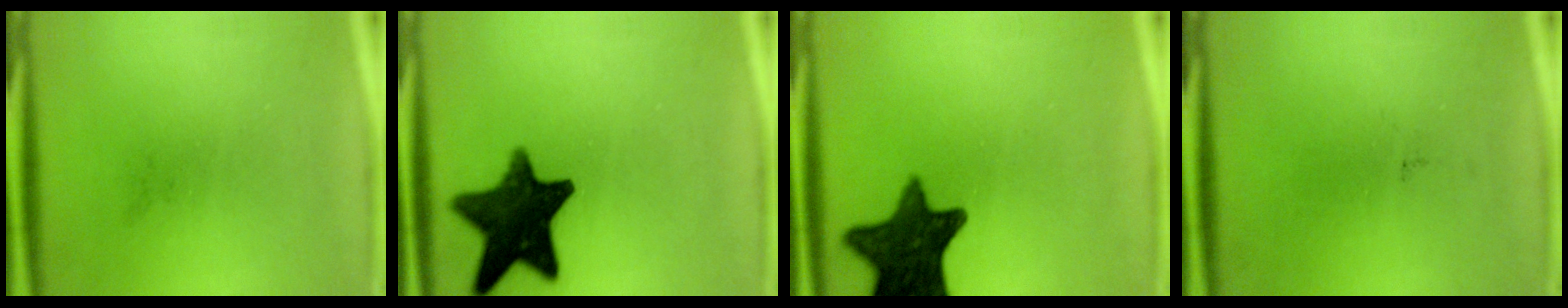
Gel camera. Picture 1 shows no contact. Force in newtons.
{"total": 14.5}
{"total": 13.7}
{"total": 0.0}